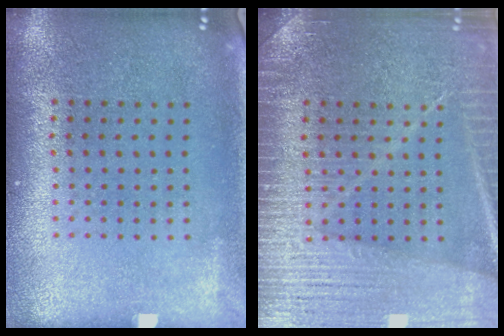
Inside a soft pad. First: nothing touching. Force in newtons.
{"total": 3.9, "press": 3.9, "slide": 0.5}